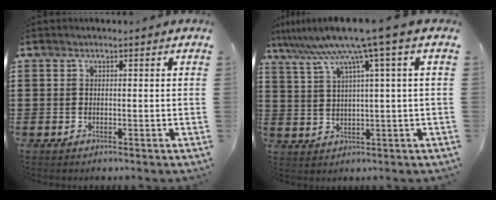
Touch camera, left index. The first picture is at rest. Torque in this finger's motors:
{"motor_torque": [2.14, 0.00, 1.05, 0.21]}